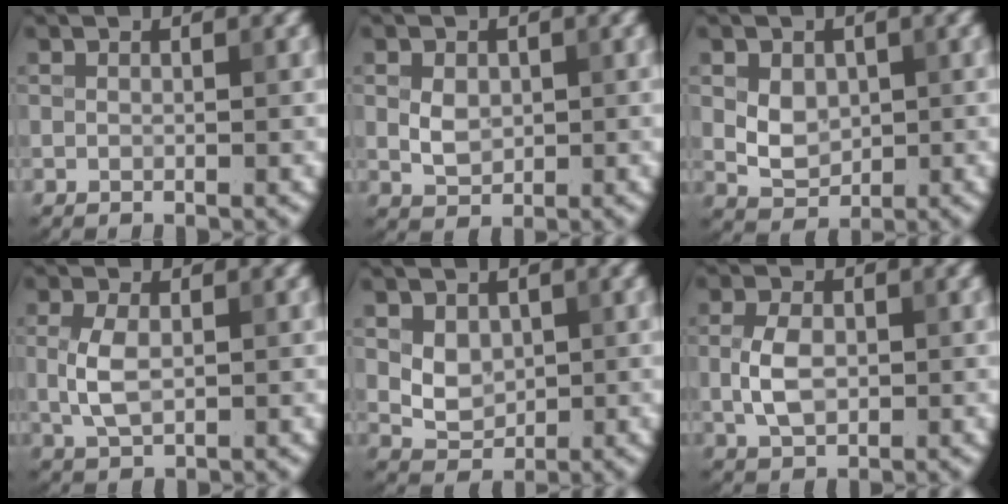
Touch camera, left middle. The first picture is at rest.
{"total": 2.3, "force": [0.3, 1.8, 1.4], "torque": [-0.026, -0.002, 0.006]}
{"total": 2.9, "force": [0.3, 2.2, 1.8], "torque": [-0.033, -0.004, 0.007]}
{"total": 3.1, "force": [0.1, 1.8, 2.5], "torque": [-0.060, -0.001, 0.003]}
{"total": 2.6, "force": [0.5, 2.1, 1.6], "torque": [-0.028, -0.004, 0.011]}
{"total": 3.5, "force": [-0.1, 2.3, 2.6], "torque": [-0.057, 0.001, -0.004]}